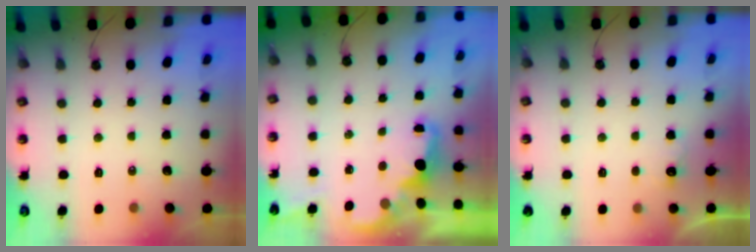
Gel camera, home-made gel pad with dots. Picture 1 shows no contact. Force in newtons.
{"total": 2.2, "press": 2.0, "slide": 0.8}
{"total": 7.3, "press": 7.2, "slide": 1.3}